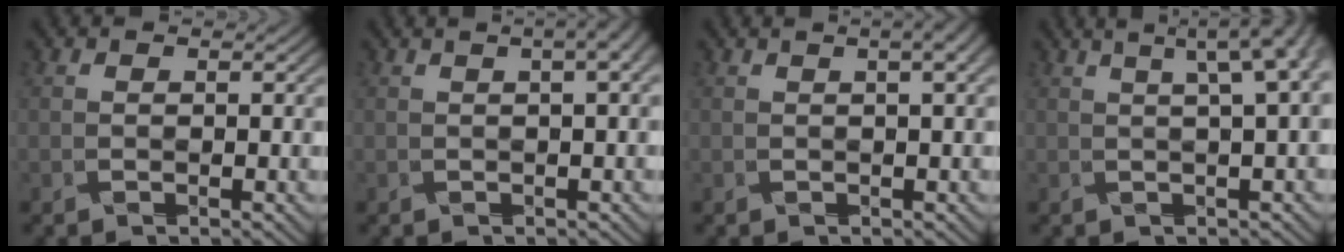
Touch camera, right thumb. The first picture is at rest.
{"total": 3.4, "force": [1.0, 1.0, 3.1], "torque": [-0.061, 0.000, 0.025]}
{"total": 2.7, "force": [0.9, 0.6, 2.5], "torque": [-0.052, 0.000, 0.021]}
{"total": 7.1, "force": [2.5, 1.0, 6.6], "torque": [-0.099, 0.018, 0.041]}